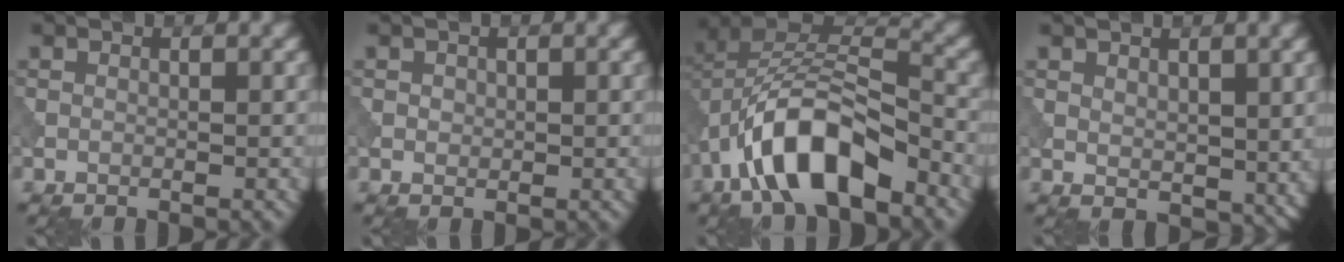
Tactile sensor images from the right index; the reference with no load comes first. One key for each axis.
{"total": 0.8, "fx": 0.2, "fy": 0.7, "fz": 0.2, "tx": -0.003, "ty": -0.002, "tz": 0.002}
{"total": 10.3, "fx": -5.1, "fy": 4.7, "fz": 7.6, "tx": -0.132, "ty": 0.016, "tz": -0.096}
{"total": 3.0, "fx": 1.4, "fy": 1.8, "fz": 1.8, "tx": -0.032, "ty": -0.009, "tz": 0.030}